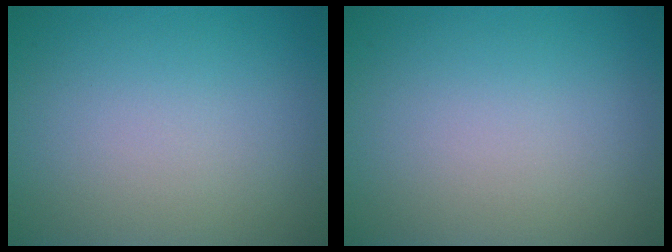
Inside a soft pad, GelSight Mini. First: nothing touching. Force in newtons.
{"total": 0.0}